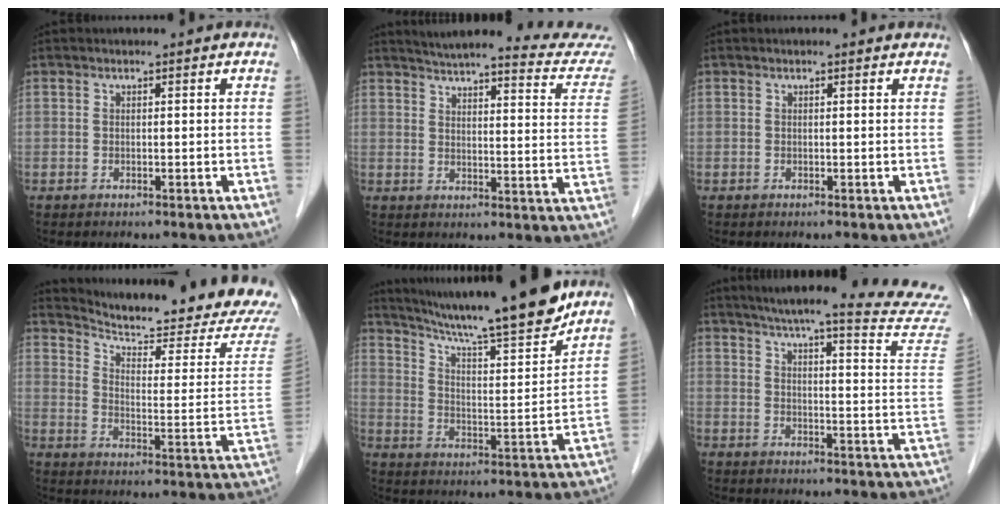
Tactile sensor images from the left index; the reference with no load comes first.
{"total": 19.6, "force": [18.8, 0.7, 5.6], "torque": [-0.074, -0.073, 0.216]}
{"total": 0.9, "force": [0.8, 0.2, 0.2], "torque": [-0.014, 0.009, 0.008]}
{"total": 20.4, "force": [19.4, -0.2, 6.4], "torque": [-0.108, -0.089, 0.254]}
{"total": 19.3, "force": [16.7, -0.1, 9.6], "torque": [-0.156, -0.011, 0.258]}
{"total": 24.0, "force": [22.4, -0.4, 8.8], "torque": [-0.121, -0.094, 0.262]}